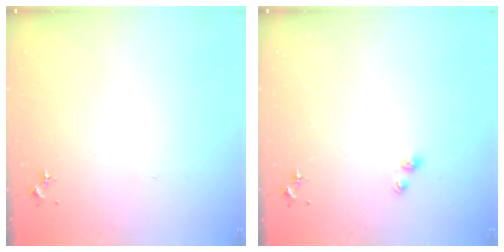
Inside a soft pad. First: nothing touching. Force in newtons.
{"total": 4.6, "press": 4.6, "slide": 0.3}